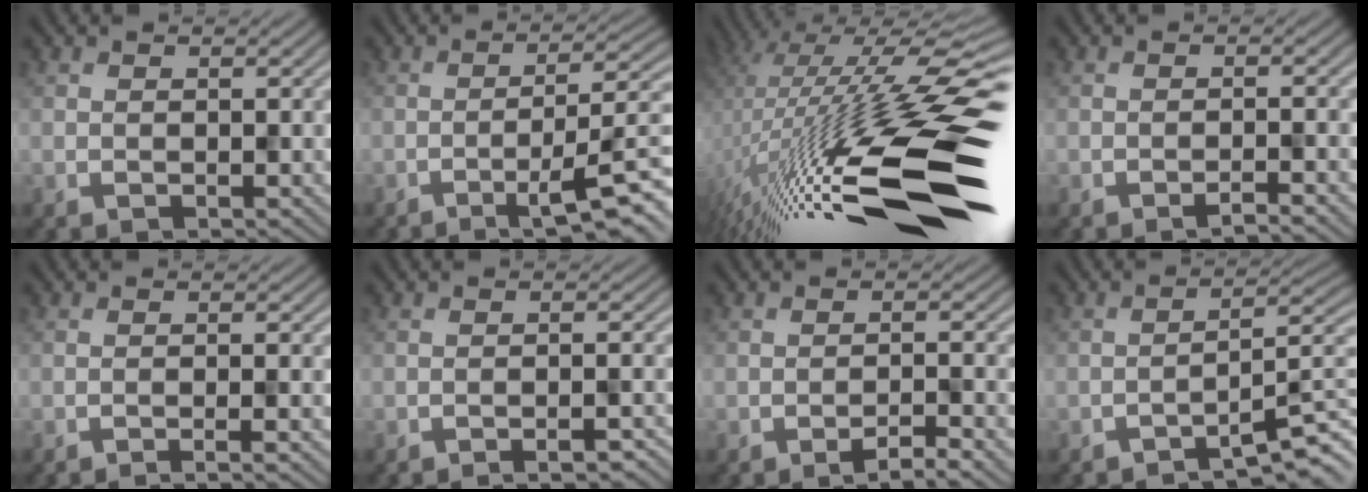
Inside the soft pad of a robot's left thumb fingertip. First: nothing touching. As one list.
[{"total": 8.7, "force": [-4.4, 1.5, 7.4], "torque": [-0.115, 0.008, -0.059]}, {"total": 18.9, "force": [-3.3, 4.7, 18.0], "torque": [-0.309, 0.012, -0.062]}, {"total": 2.4, "force": [-1.9, -0.1, 1.5], "torque": [-0.016, 0.012, -0.039]}, {"total": 3.0, "force": [-1.8, 0.3, 2.3], "torque": [-0.026, 0.010, -0.039]}, {"total": 3.0, "force": [-2.5, 0.2, 1.7], "torque": [-0.015, 0.016, -0.045]}, {"total": 3.3, "force": [-2.5, 0.1, 2.1], "torque": [-0.031, 0.011, -0.045]}, {"total": 7.4, "force": [-5.5, 0.9, 4.9], "torque": [-0.070, 0.013, -0.076]}]